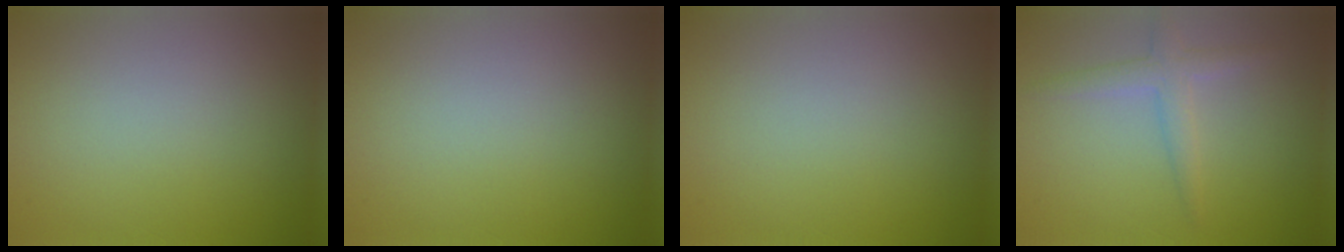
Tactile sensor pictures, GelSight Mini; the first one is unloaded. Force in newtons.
{"total": 0.0}
{"total": 0.0}
{"total": 2.4, "press": 2.4, "slide": 0.1}